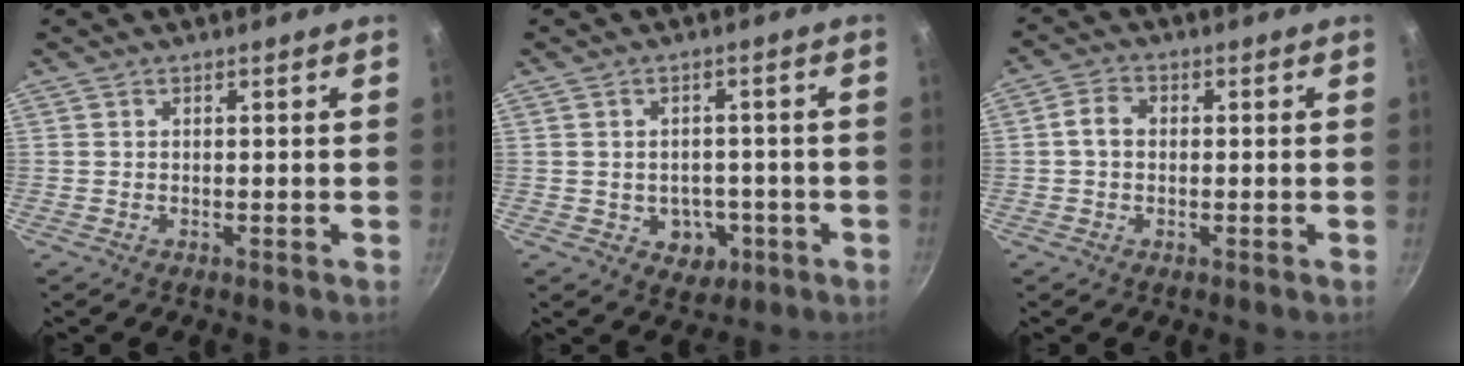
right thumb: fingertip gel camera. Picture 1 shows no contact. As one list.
[{"total": 5.9, "force": [-1.7, 4.9, 2.9], "torque": [-0.016, 0.015, -0.009]}, {"total": 3.5, "force": [0.0, 2.8, 2.2], "torque": [-0.037, 0.011, -0.008]}]